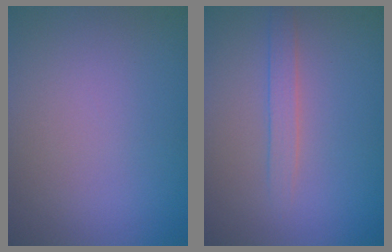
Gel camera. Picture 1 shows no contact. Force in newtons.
{"total": 1.6, "press": 1.6, "slide": 0.1}